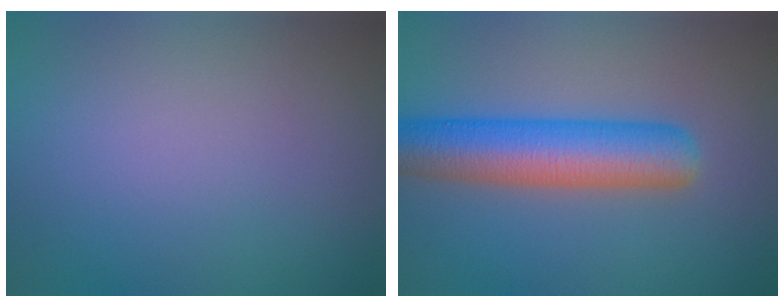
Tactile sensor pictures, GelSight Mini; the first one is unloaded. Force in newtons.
{"total": 7.7, "press": 7.7, "slide": 0.2}